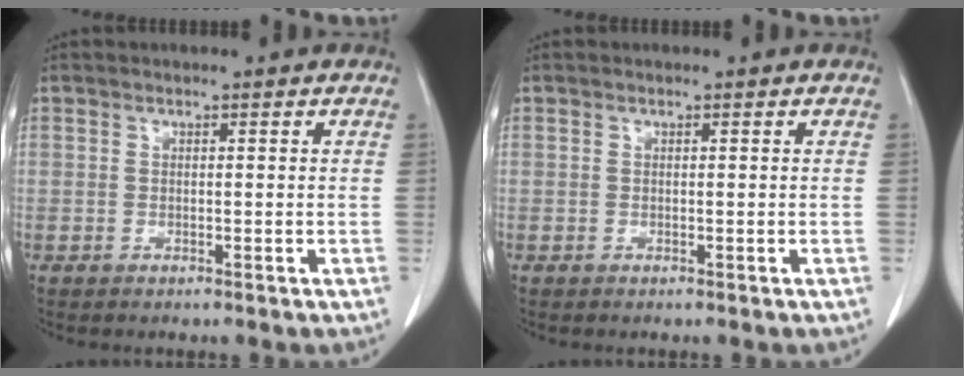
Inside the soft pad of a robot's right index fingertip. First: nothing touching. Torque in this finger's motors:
{"motor_torque": [0.00, 0.00, 0.00, 0.00]}